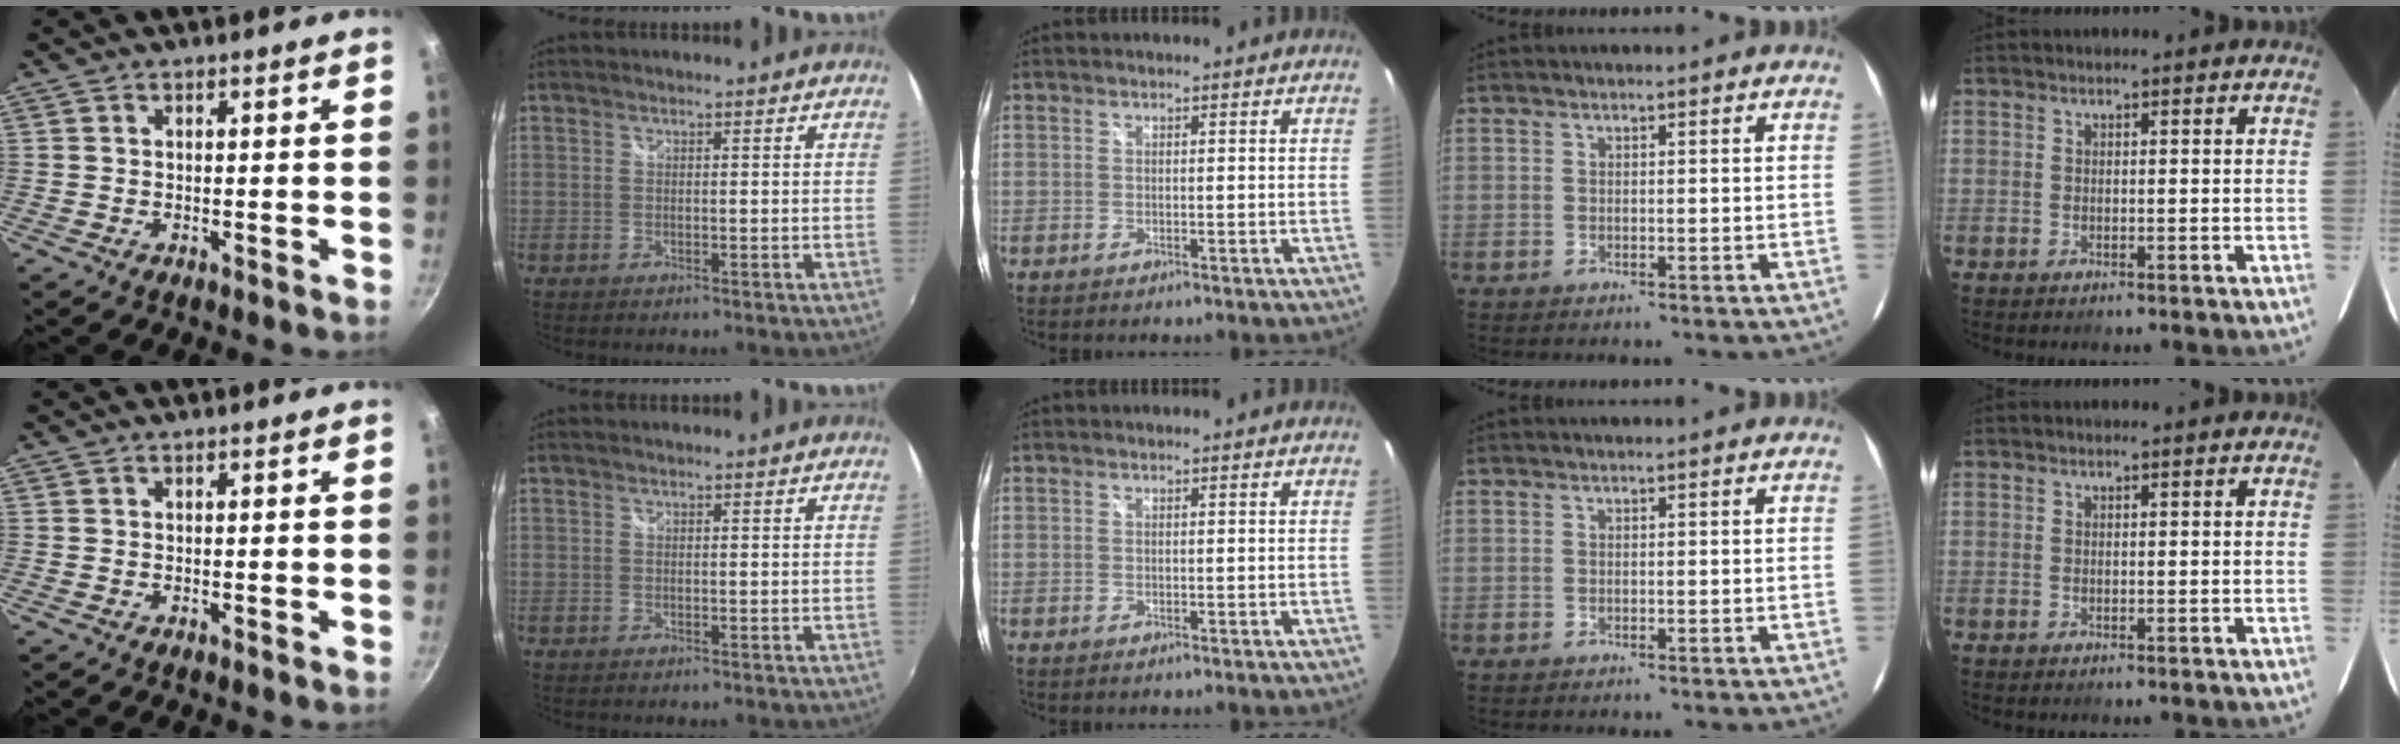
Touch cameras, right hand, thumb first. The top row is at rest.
{}